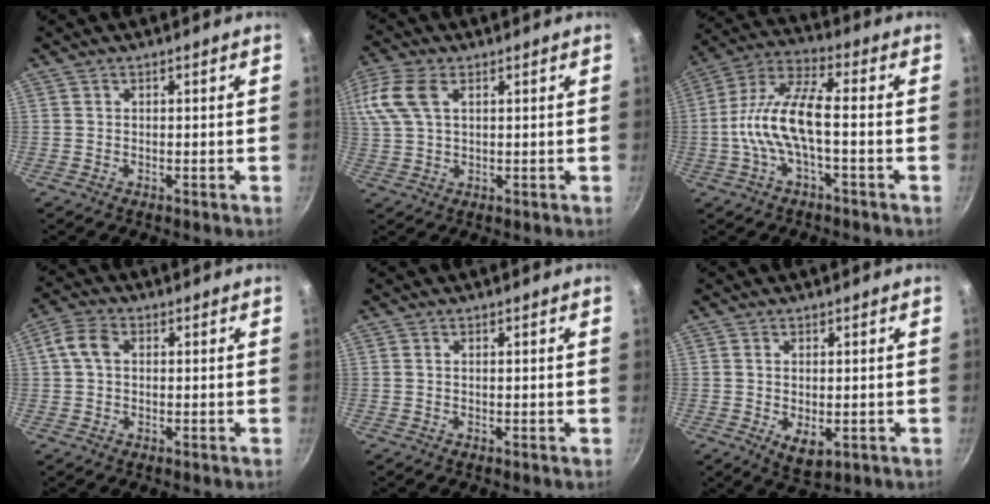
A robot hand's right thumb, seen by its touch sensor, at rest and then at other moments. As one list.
[{"total": 9.3, "force": [3.3, 5.3, 6.9], "torque": [-0.153, 0.017, 0.063]}, {"total": 11.9, "force": [-2.1, 4.2, 10.9], "torque": [-0.225, 0.034, -0.055]}, {"total": 4.9, "force": [0.7, 3.5, 3.3], "torque": [-0.062, 0.013, 0.004]}, {"total": 0.0}, {"total": 4.6, "force": [-0.8, 2.5, 3.8], "torque": [-0.062, -0.019, -0.005]}]